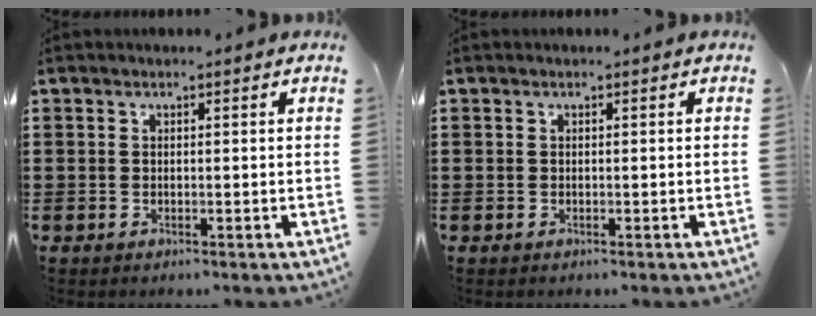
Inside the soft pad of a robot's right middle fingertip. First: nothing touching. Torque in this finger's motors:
{"motor_torque": [-0.18, 0.26, -0.03, 0.01]}